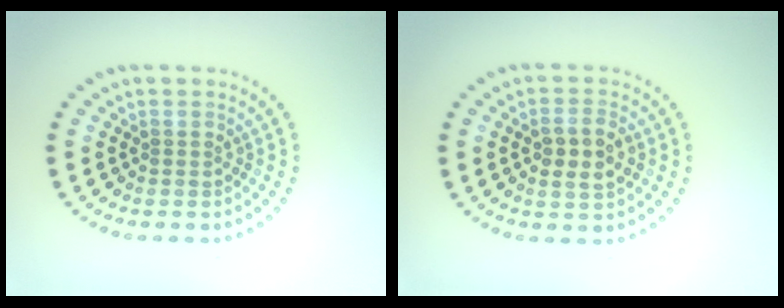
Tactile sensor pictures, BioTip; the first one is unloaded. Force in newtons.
{"total": 2.9, "press": 2.8, "slide": 0.3}